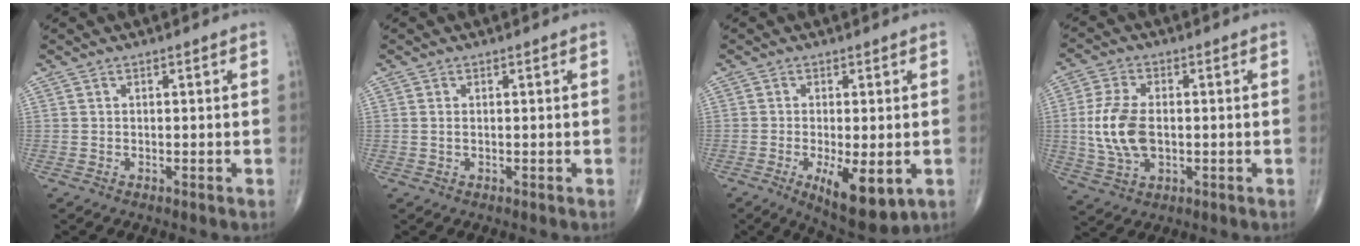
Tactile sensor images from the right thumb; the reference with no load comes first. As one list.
[{"total": 0.7, "force": [0.0, 0.4, 0.6], "torque": [-0.016, 0.001, 0.003]}, {"total": 10.2, "force": [-3.1, 3.8, 9.0], "torque": [-0.134, -0.020, -0.038]}, {"total": 9.9, "force": [-0.5, 5.9, 7.9], "torque": [-0.164, 0.003, -0.007]}]